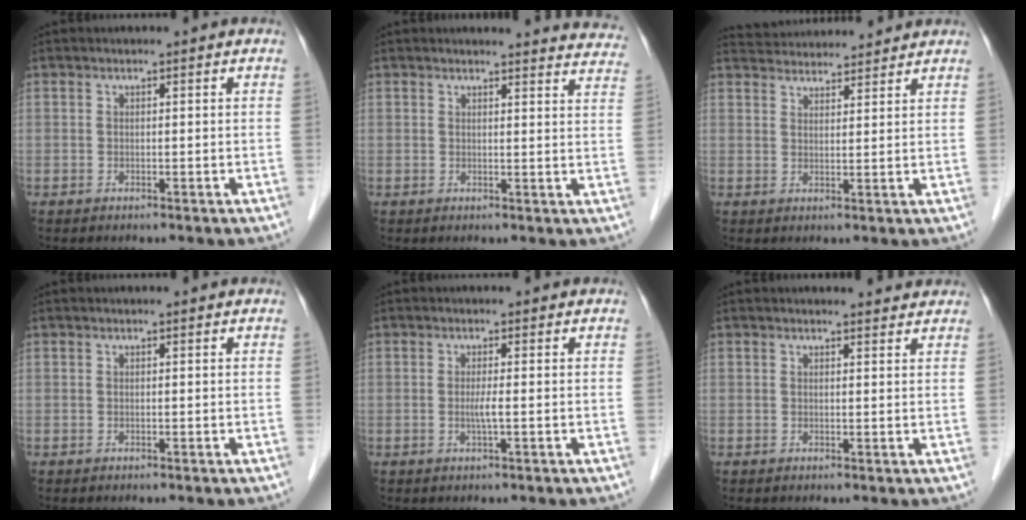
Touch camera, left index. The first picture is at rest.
{"total": 11.3, "force": [11.2, 1.1, 1.1], "torque": [0.019, -0.059, 0.086]}
{"total": 9.1, "force": [8.9, 1.2, 1.6], "torque": [-0.031, 0.032, 0.130]}
{"total": 0.0}
{"total": 1.7, "force": [-0.2, -0.2, 1.6], "torque": [-0.038, -0.003, -0.005]}
{"total": 2.3, "force": [2.2, 0.4, 0.0], "torque": [-0.008, -0.003, 0.020]}